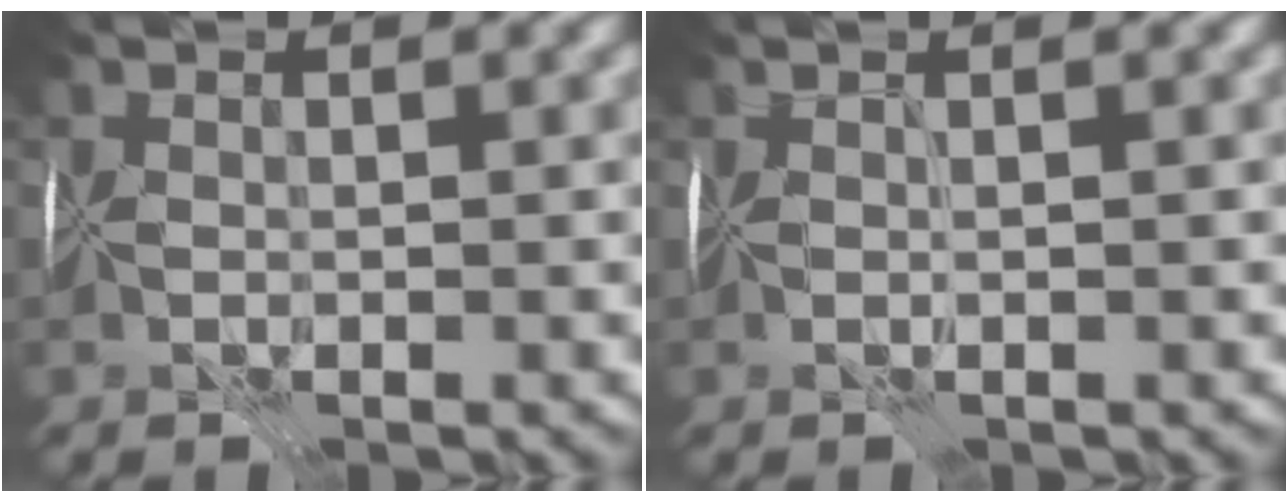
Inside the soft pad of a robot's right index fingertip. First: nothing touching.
{"total": 1.0, "force": [0.4, -0.5, 0.7], "torque": [-0.009, 0.001, 0.003]}